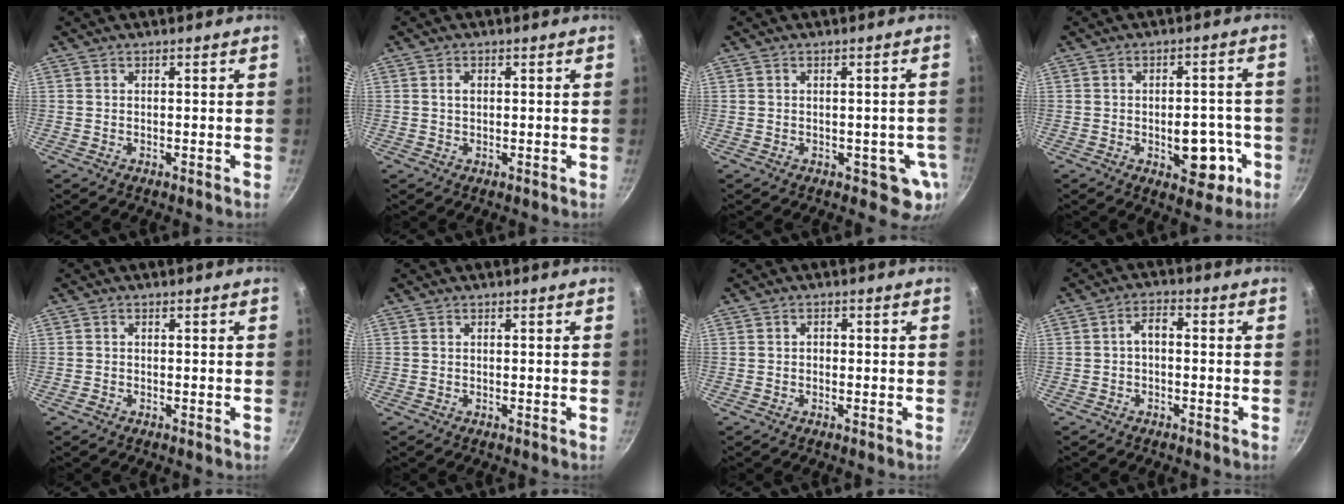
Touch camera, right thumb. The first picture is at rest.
{"total": 1.5, "force": [0.2, 1.0, 1.1], "torque": [-0.016, 0.003, 0.005]}
{"total": 5.1, "force": [-1.1, 3.5, 3.5], "torque": [-0.010, 0.009, -0.009]}
{"total": 9.9, "force": [-2.9, 5.7, 7.5], "torque": [-0.064, 0.019, -0.031]}
{"total": 0.9, "force": [-0.5, 0.7, 0.2], "torque": [-0.005, 0.003, -0.010]}
{"total": 0.0}
{"total": 1.1, "force": [-0.2, 0.9, 0.6], "torque": [-0.008, 0.004, -0.004]}
{"total": 3.3, "force": [-0.5, 1.9, 2.7], "torque": [-0.042, 0.019, -0.013]}